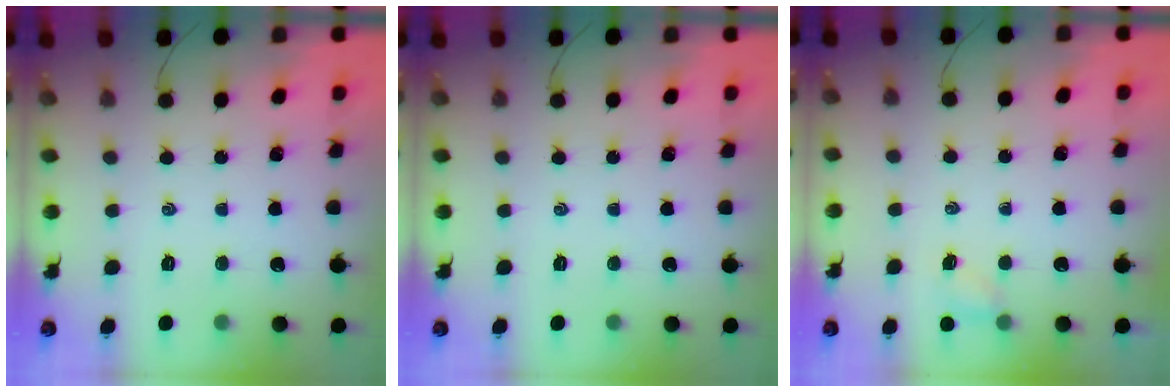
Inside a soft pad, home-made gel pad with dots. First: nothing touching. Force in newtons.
{"total": 0.0}
{"total": 2.7, "press": 2.5, "slide": 0.8}